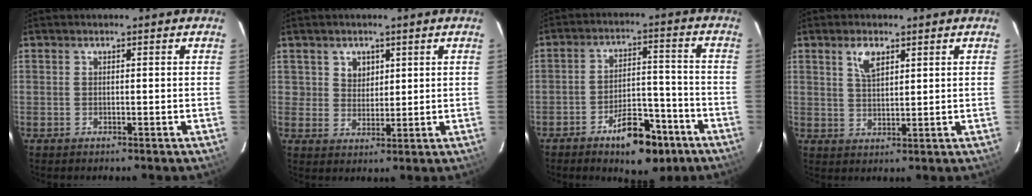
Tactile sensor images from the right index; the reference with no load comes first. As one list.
[{"total": 3.8, "force": [1.8, 3.3, 0.4], "torque": [-0.001, 0.008, 0.034]}, {"total": 11.6, "force": [-7.4, 5.1, 7.4], "torque": [-0.123, 0.020, -0.103]}, {"total": 4.2, "force": [2.4, 2.0, 2.9], "torque": [-0.053, 0.005, 0.046]}]